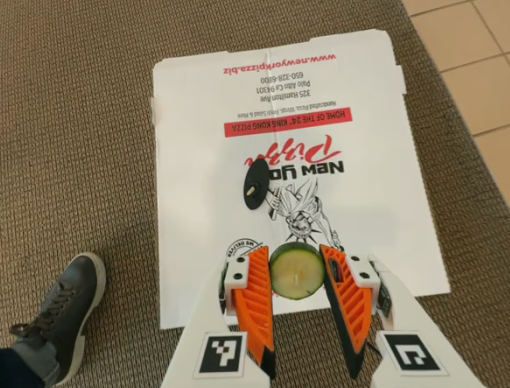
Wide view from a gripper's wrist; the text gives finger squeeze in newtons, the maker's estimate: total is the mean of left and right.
{"total": 7.5, "left": 7.7, "right": 7.3}